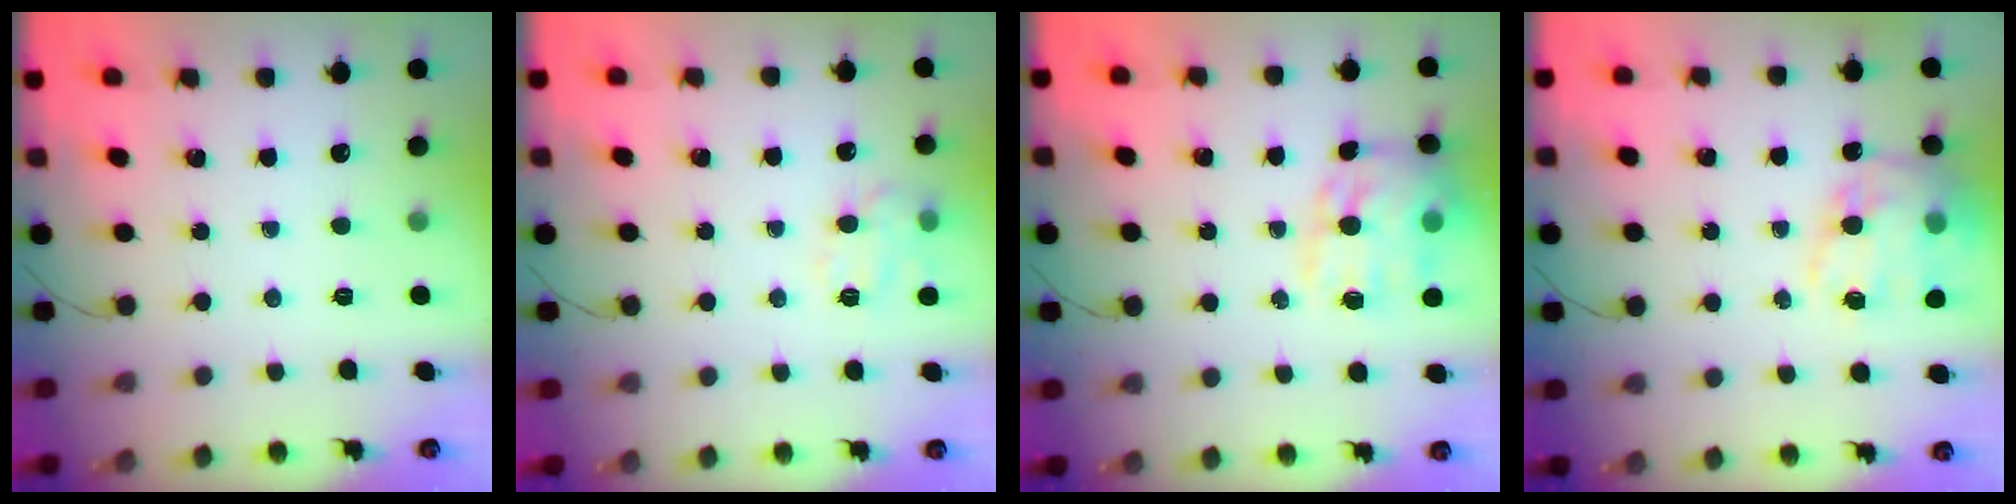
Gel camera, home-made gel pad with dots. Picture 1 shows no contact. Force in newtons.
{"total": 9.6, "press": 9.6, "slide": 1.1}
{"total": 16.4, "press": 16.1, "slide": 2.7}
{"total": 17.7, "press": 17.3, "slide": 3.9}